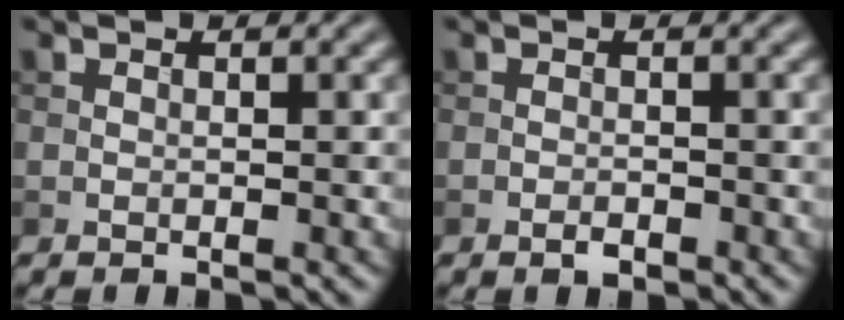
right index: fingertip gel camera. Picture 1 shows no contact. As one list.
[{"total": 0.9, "force": [-0.6, 0.4, 0.6], "torque": [-0.008, 0.000, -0.011]}]